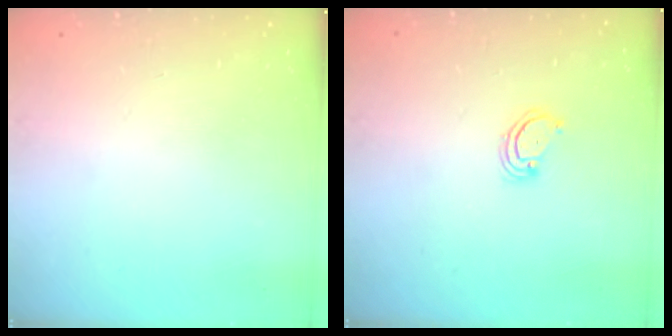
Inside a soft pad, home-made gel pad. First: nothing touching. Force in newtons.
{"total": 2.9, "press": 2.9, "slide": 0.2}